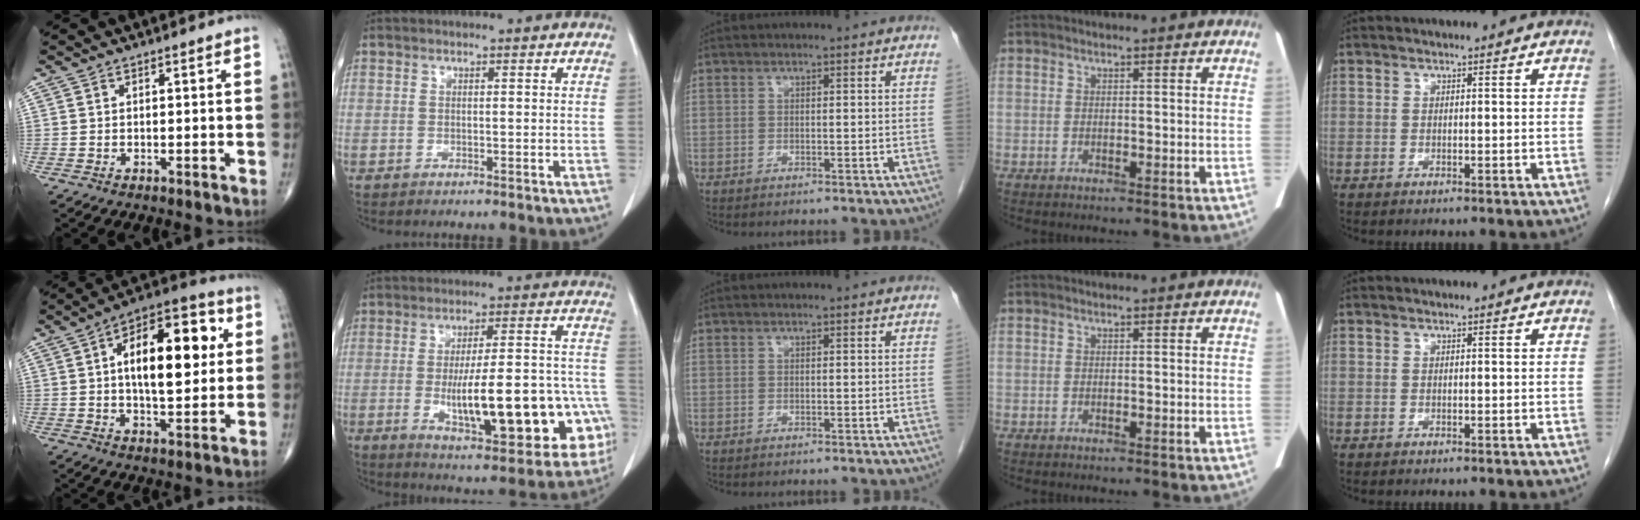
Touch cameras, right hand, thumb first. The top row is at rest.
{"thumb": {"total": 19.1, "force": [3.6, 8.9, 16.5], "torque": [-0.224, 0.015, 0.048]}, "index": {"total": 22.7, "force": [-5.4, 5.6, 21.3], "torque": [-0.248, 0.021, -0.056]}}